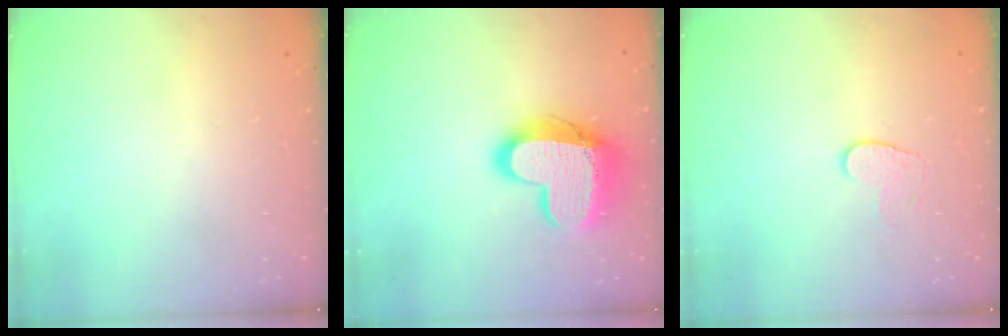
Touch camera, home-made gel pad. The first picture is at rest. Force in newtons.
{"total": 16.7, "press": 16.7, "slide": 1.5}
{"total": 6.2, "press": 6.1, "slide": 0.5}